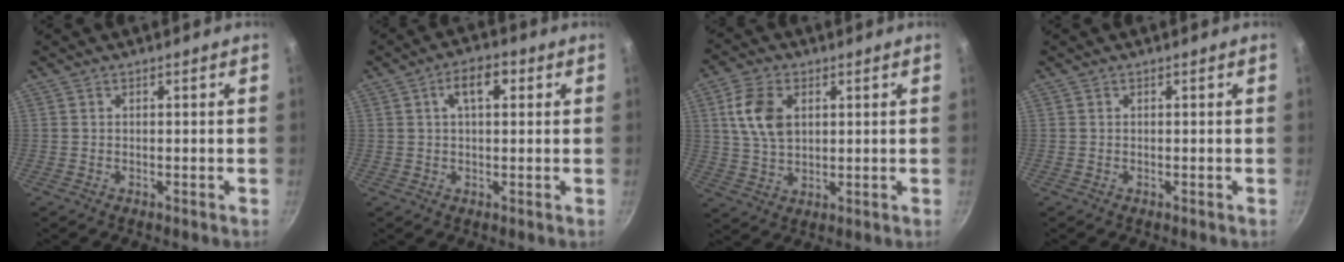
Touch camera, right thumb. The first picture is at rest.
{"total": 5.9, "force": [1.8, 3.0, 4.7], "torque": [-0.066, 0.013, 0.025]}
{"total": 9.2, "force": [2.7, 5.9, 6.6], "torque": [-0.117, -0.005, 0.052]}
{"total": 0.0}